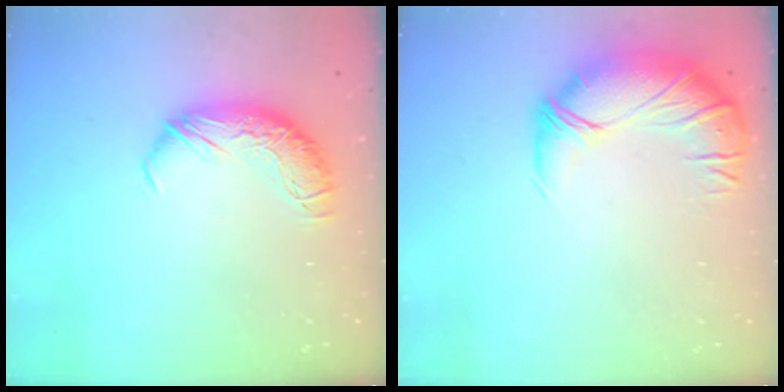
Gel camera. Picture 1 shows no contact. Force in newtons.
{"total": 2.7, "press": 1.1, "slide": 2.5}